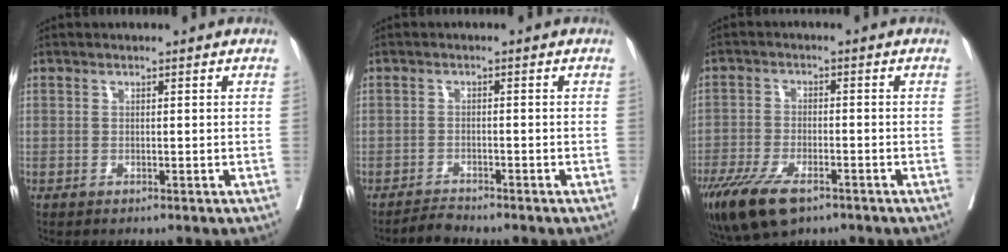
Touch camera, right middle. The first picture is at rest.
{"total": 1.8, "force": [-1.8, -0.2, -0.1], "torque": [0.003, -0.009, -0.031]}
{"total": 10.9, "force": [-7.1, 4.2, 7.2], "torque": [-0.137, -0.019, -0.121]}